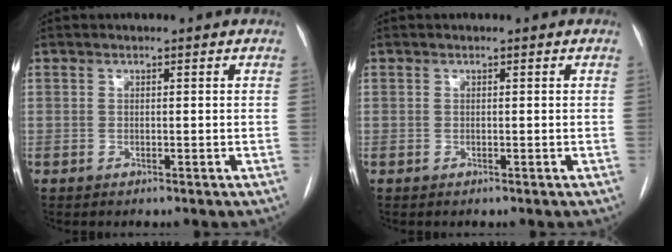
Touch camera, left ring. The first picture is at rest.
{"total": 0.0}